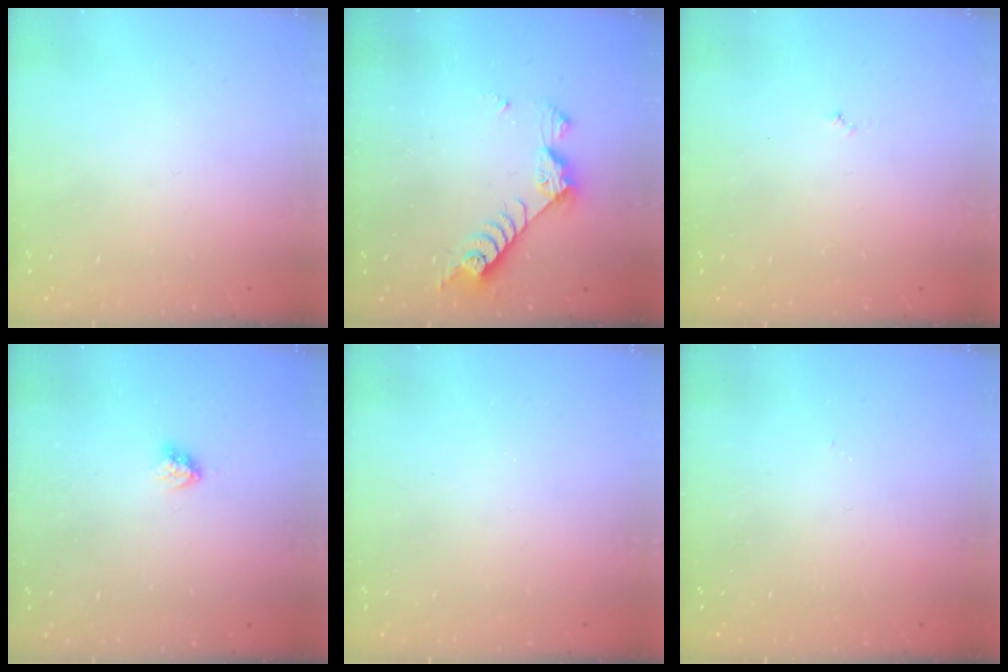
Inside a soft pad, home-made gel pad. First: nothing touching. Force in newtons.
{"total": 7.9, "press": 7.8, "slide": 1.3}
{"total": 3.0, "press": 2.9, "slide": 0.3}
{"total": 3.1, "press": 3.1, "slide": 0.3}
{"total": 0.0}
{"total": 3.3, "press": 3.3, "slide": 0.4}